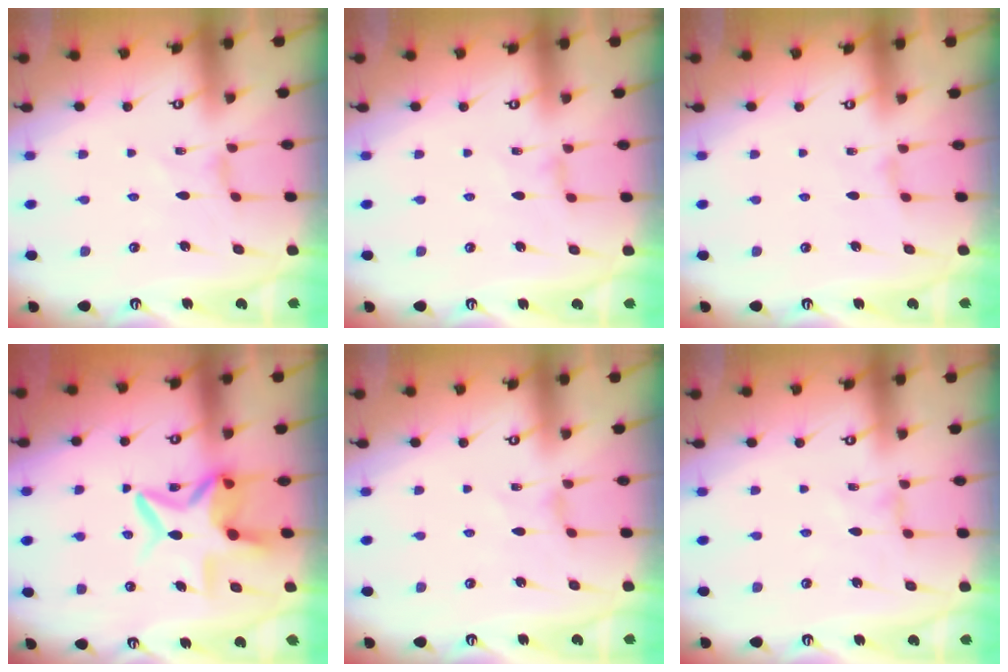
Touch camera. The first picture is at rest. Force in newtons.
{"total": 1.3, "press": 1.3, "slide": 0.4}
{"total": 1.8, "press": 1.7, "slide": 0.4}
{"total": 11.4, "press": 11.3, "slide": 1.5}
{"total": 0.0}
{"total": 0.0}